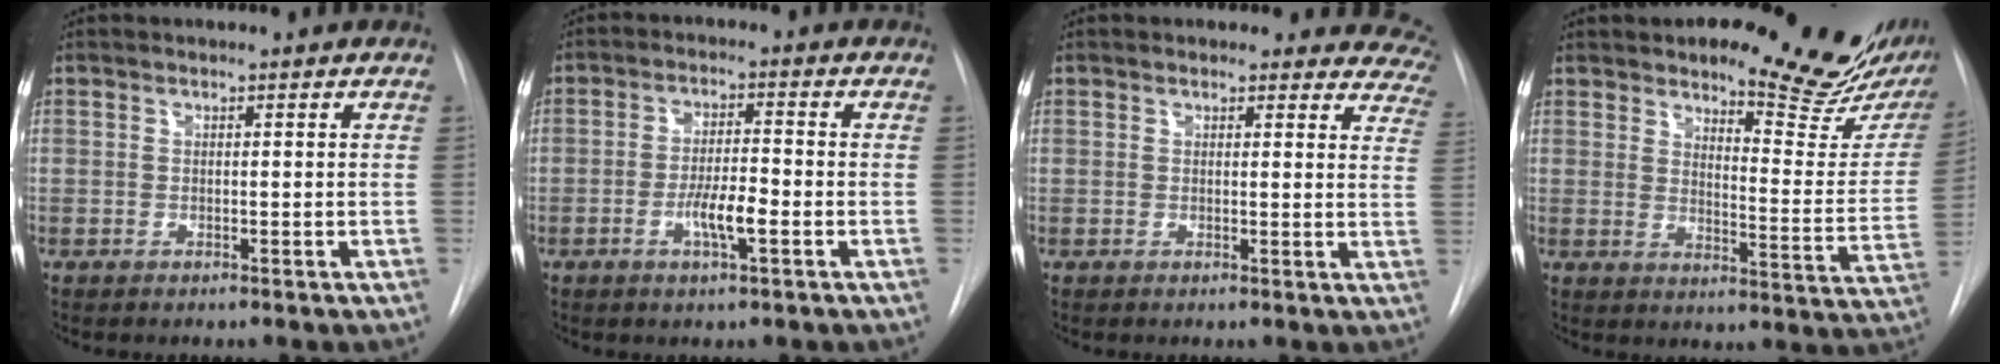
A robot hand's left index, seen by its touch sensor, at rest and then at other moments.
{"total": 5.3, "force": [-1.9, 0.9, 4.8], "torque": [-0.092, -0.001, -0.035]}
{"total": 11.1, "force": [10.2, 4.0, 1.9], "torque": [0.033, -0.033, 0.070]}
{"total": 18.5, "force": [15.5, 4.3, 9.2], "torque": [-0.114, -0.065, 0.184]}